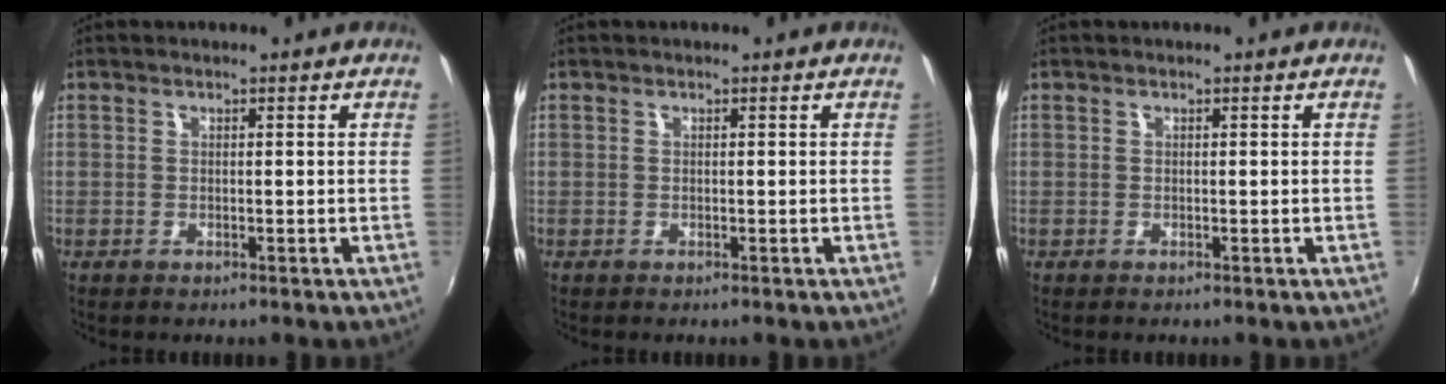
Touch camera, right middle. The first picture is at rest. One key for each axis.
{"total": 0.0}
{"total": 0.0}